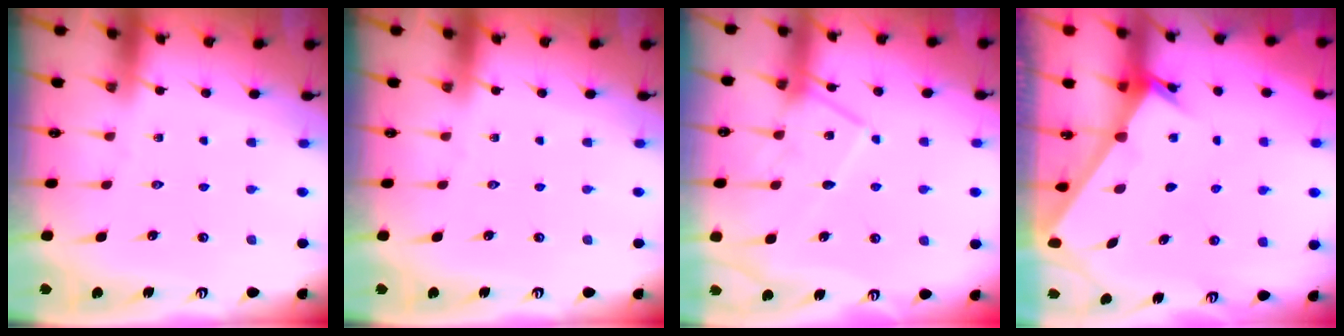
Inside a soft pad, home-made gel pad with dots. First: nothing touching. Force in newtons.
{"total": 0.0}
{"total": 13.4, "press": 13.4, "slide": 1.3}
{"total": 2.2, "press": 2.2, "slide": 0.2}